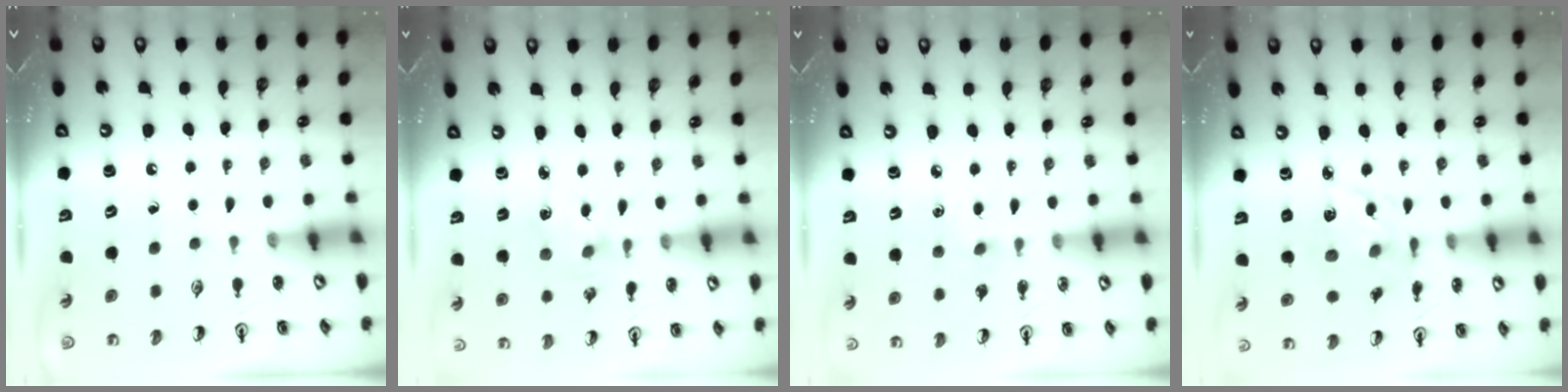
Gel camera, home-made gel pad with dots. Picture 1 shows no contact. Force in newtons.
{"total": 2.7, "press": 2.6, "slide": 0.3}
{"total": 5.2, "press": 5.2, "slide": 0.7}
{"total": 9.5, "press": 9.5, "slide": 0.6}